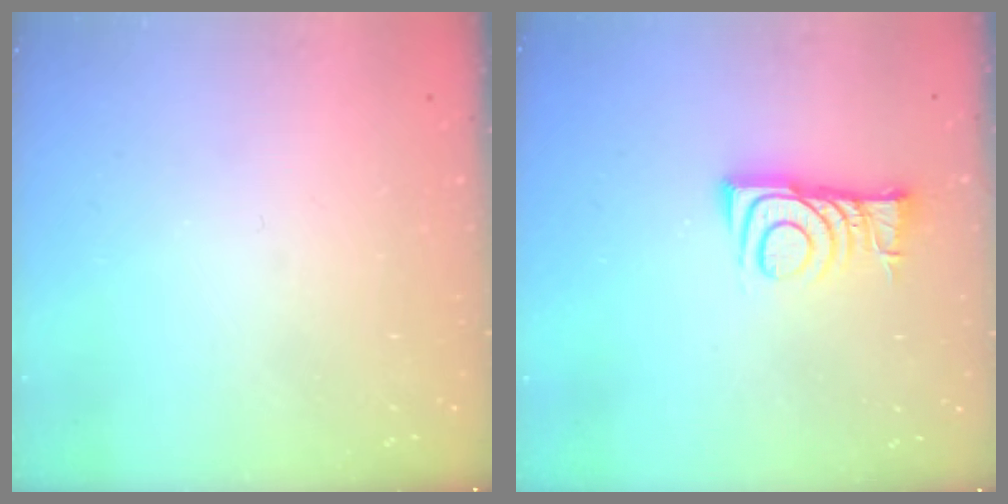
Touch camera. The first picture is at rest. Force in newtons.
{"total": 8.7, "press": 8.7, "slide": 0.3}